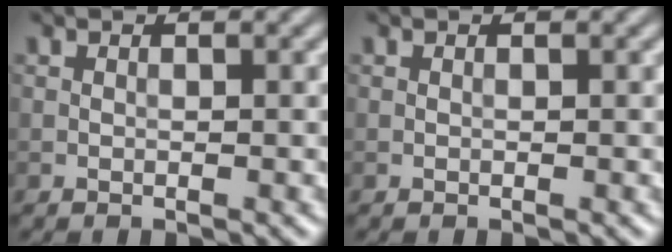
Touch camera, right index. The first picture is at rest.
{"total": 0.0}